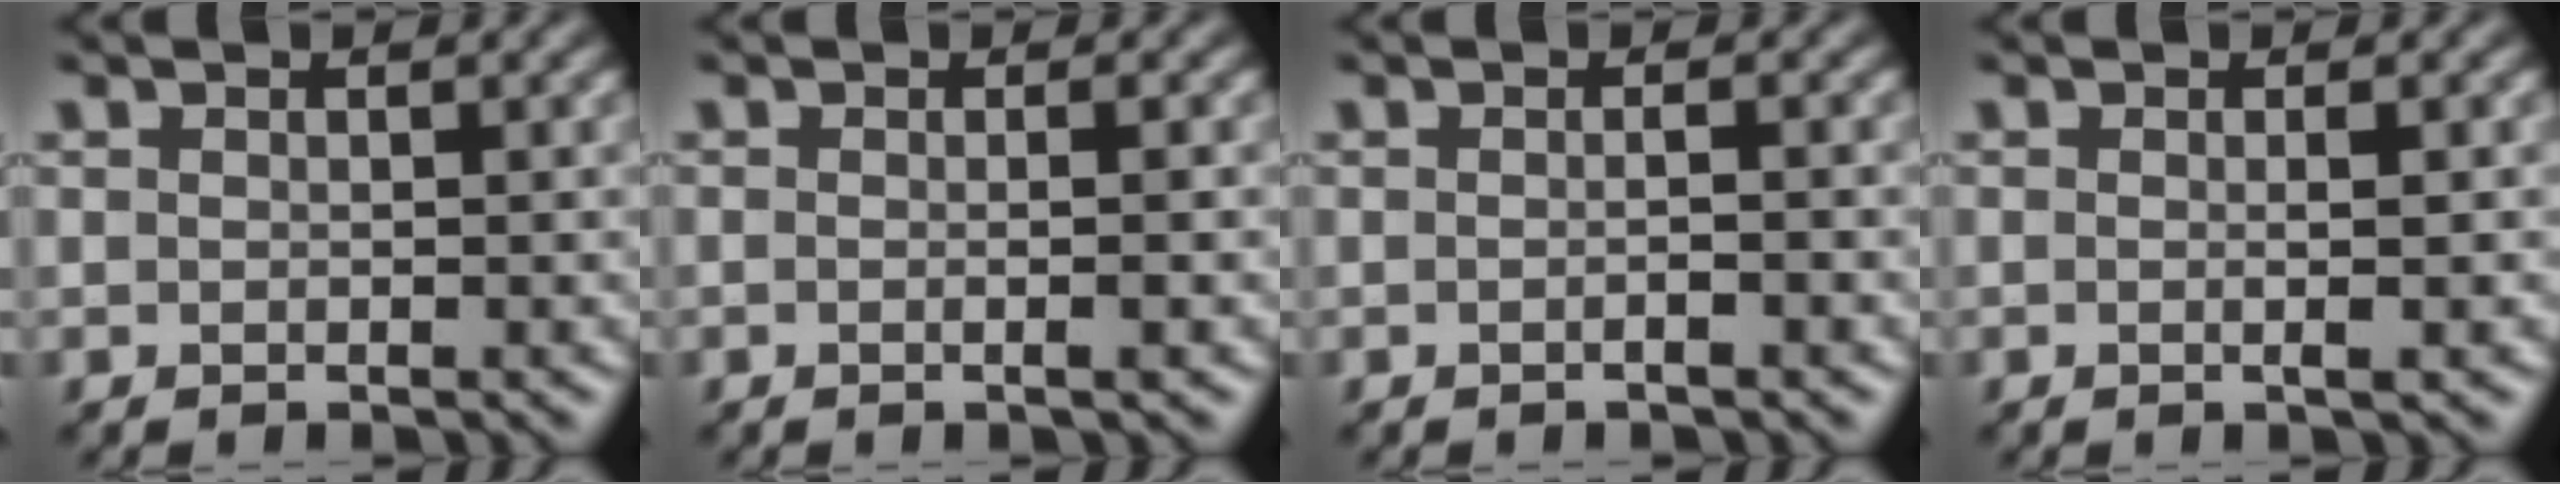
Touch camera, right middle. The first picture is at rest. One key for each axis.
{"total": 2.1, "fx": 0.0, "fy": 0.8, "fz": 1.9, "tx": -0.008, "ty": -0.004, "tz": -0.014}
{"total": 1.5, "fx": -0.3, "fy": 0.4, "fz": 1.4, "tx": -0.011, "ty": -0.005, "tz": -0.009}
{"total": 1.6, "fx": -0.1, "fy": 0.4, "fz": 1.5, "tx": -0.019, "ty": -0.002, "tz": -0.006}